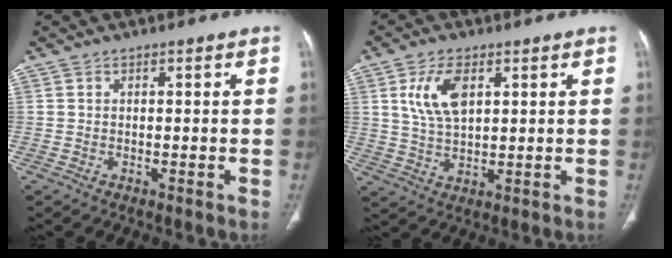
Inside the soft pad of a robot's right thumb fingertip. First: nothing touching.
{"total": 8.5, "force": [2.9, 4.4, 6.6], "torque": [-0.126, -0.008, 0.062]}